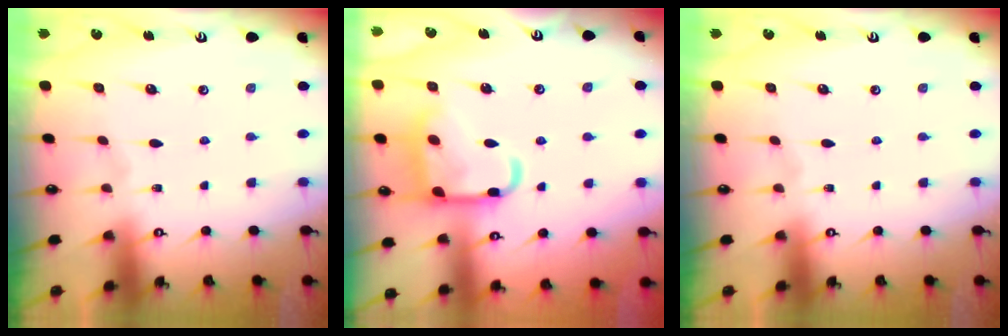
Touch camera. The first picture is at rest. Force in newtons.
{"total": 17.0, "press": 16.9, "slide": 1.3}
{"total": 0.0}